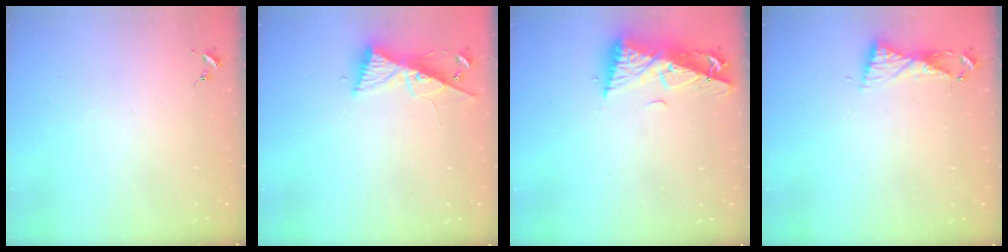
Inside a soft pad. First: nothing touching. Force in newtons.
{"total": 9.0, "press": 9.0, "slide": 0.7}
{"total": 10.6, "press": 10.5, "slide": 1.4}
{"total": 6.3, "press": 6.3, "slide": 0.6}